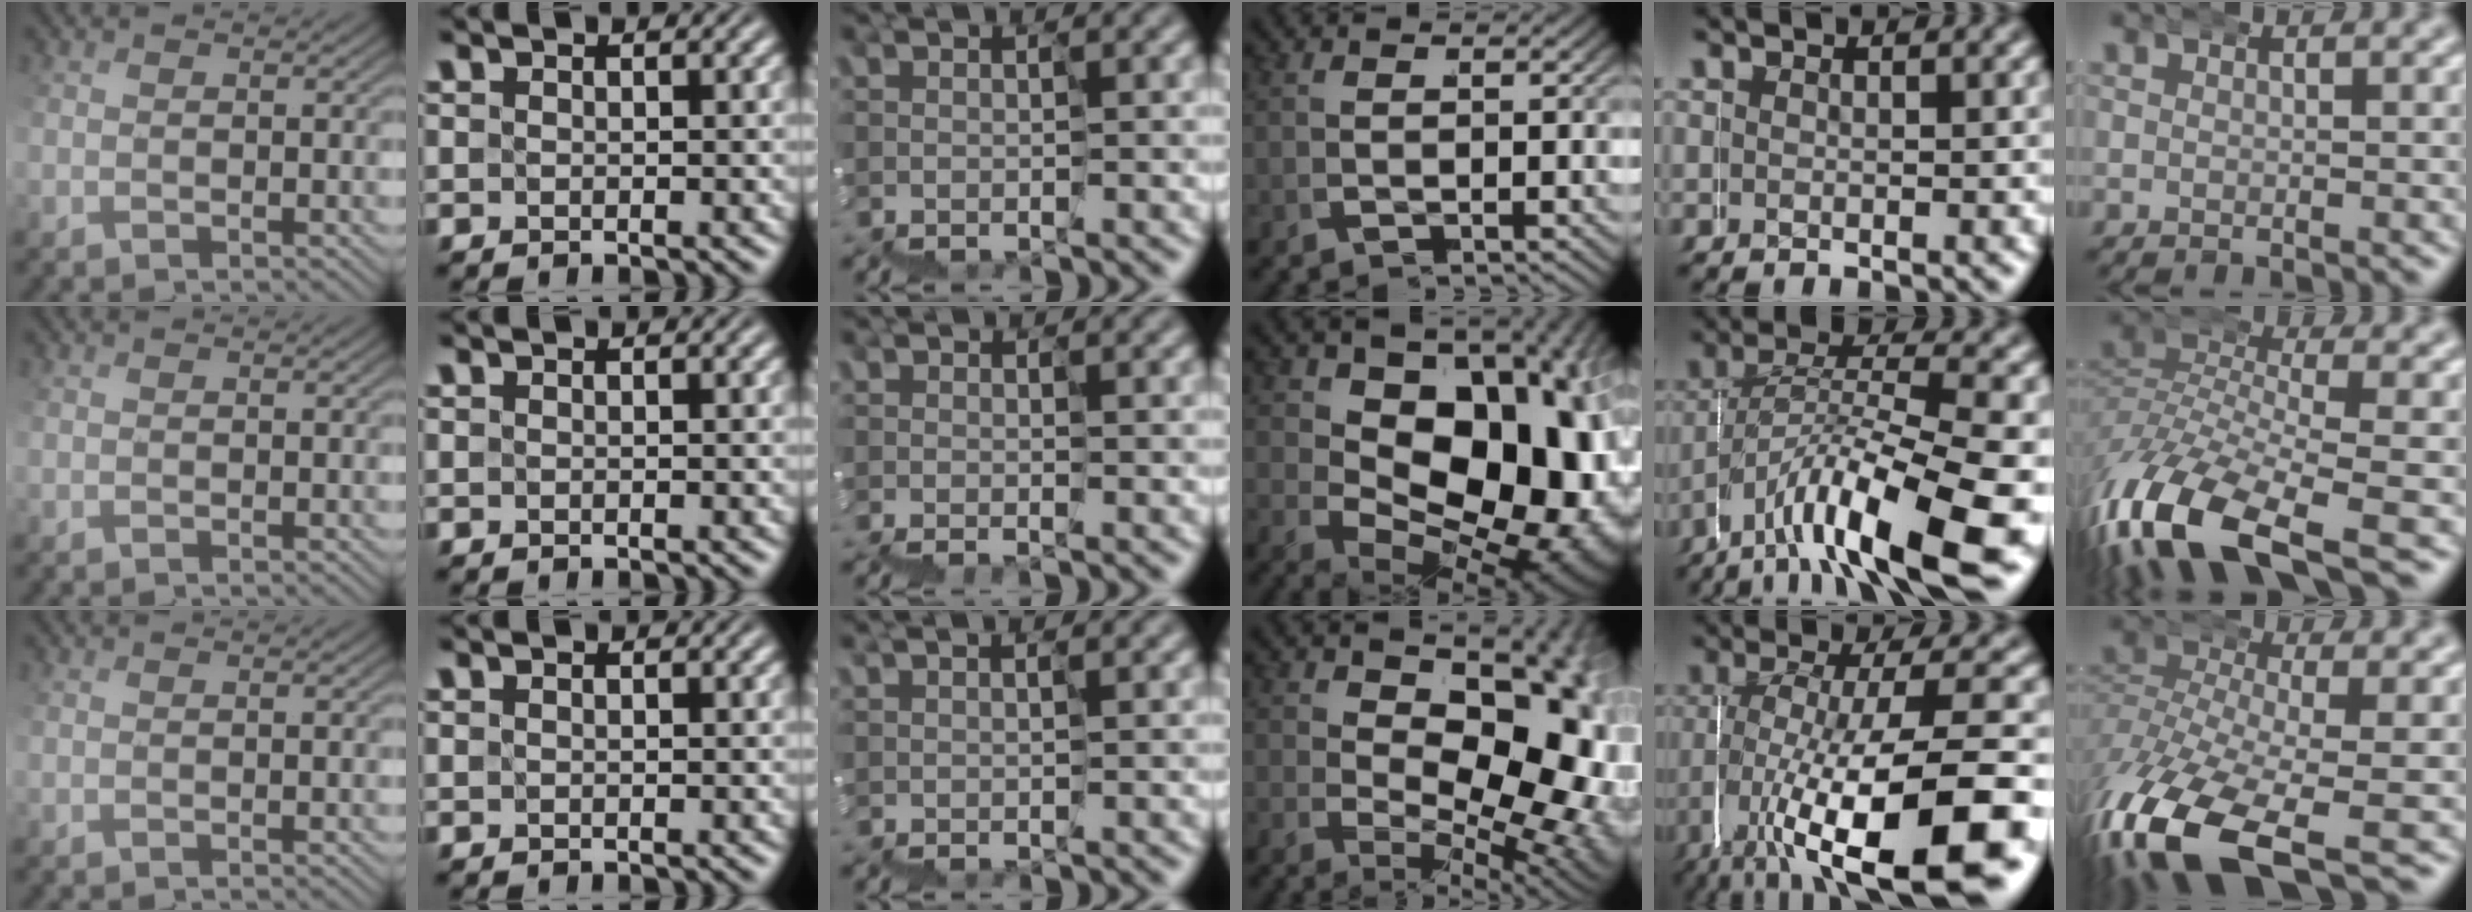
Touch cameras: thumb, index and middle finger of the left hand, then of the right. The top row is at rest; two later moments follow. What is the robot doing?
{"motion": "wrap", "object": "duck tape"}